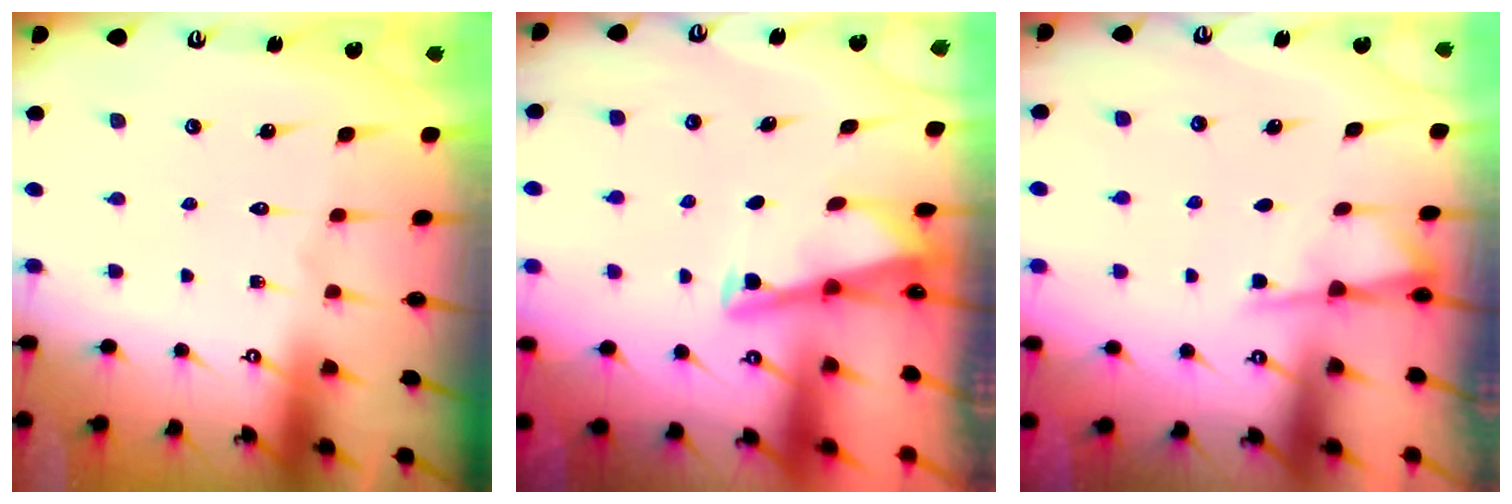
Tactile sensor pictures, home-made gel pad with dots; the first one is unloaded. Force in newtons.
{"total": 2.9, "press": 2.9, "slide": 0.3}
{"total": 1.8, "press": 1.7, "slide": 0.4}